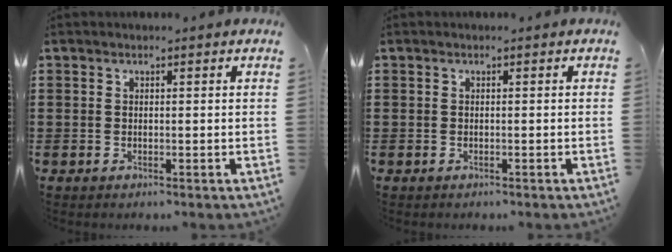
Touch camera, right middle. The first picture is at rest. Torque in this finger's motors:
{"motor_torque": [-0.19, 0.18, 0.02, -0.01]}